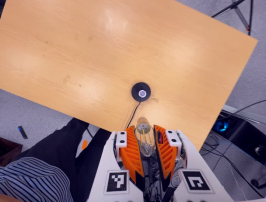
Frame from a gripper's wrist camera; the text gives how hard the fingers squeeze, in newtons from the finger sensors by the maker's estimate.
{"total": 20.4, "left": 25.5, "right": 15.3}